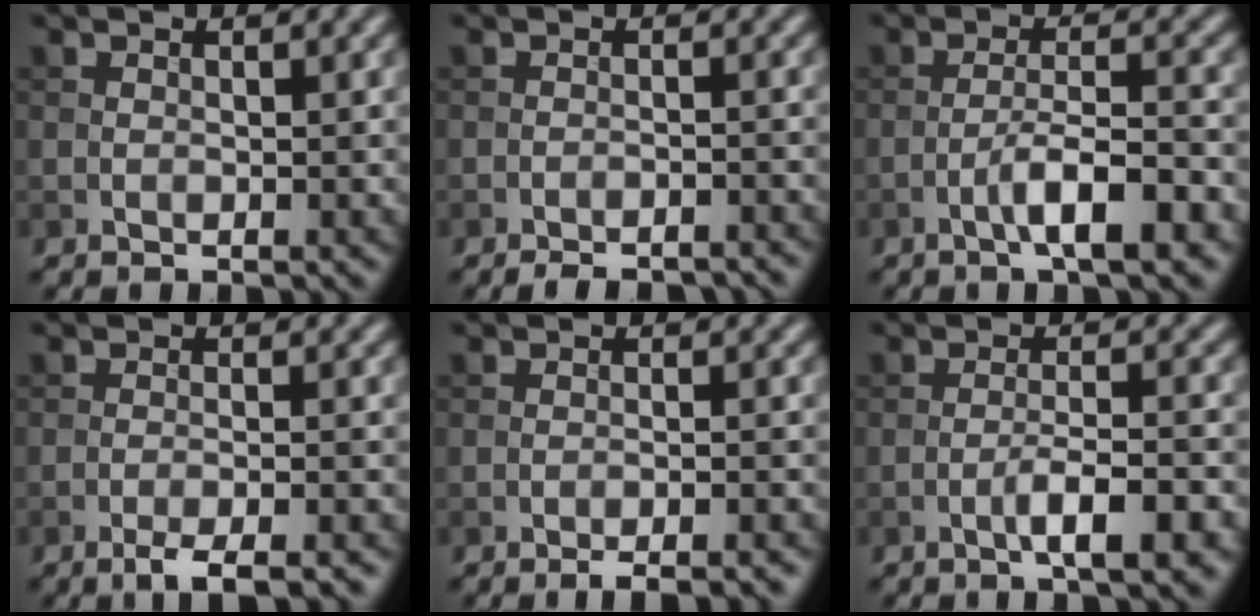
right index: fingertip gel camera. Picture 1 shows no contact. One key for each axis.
{"total": 3.9, "fx": -3.6, "fy": 0.7, "fz": 1.4, "tx": -0.024, "ty": -0.004, "tz": -0.051}
{"total": 4.7, "fx": -2.4, "fy": 0.8, "fz": 4.0, "tx": -0.069, "ty": 0.009, "tz": -0.043}
{"total": 3.8, "fx": -2.6, "fy": 0.7, "fz": 2.7, "tx": -0.042, "ty": -0.001, "tz": -0.045}
{"total": 3.4, "fx": -2.5, "fy": 0.6, "fz": 2.2, "tx": -0.030, "ty": 0.002, "tz": -0.037}
{"total": 4.1, "fx": -1.9, "fy": 0.7, "fz": 3.6, "tx": -0.062, "ty": 0.005, "tz": -0.033}